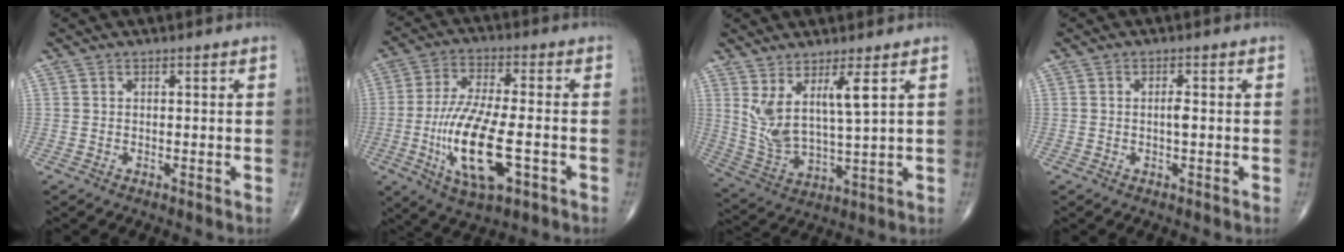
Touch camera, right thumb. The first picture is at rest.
{"total": 15.8, "force": [-4.1, 5.6, 14.2], "torque": [-0.284, 0.006, -0.068]}
{"total": 9.7, "force": [4.3, 2.1, 8.4], "torque": [-0.175, -0.042, 0.094]}
{"total": 1.6, "force": [-0.1, 0.5, 1.5], "torque": [-0.029, 0.001, -0.004]}